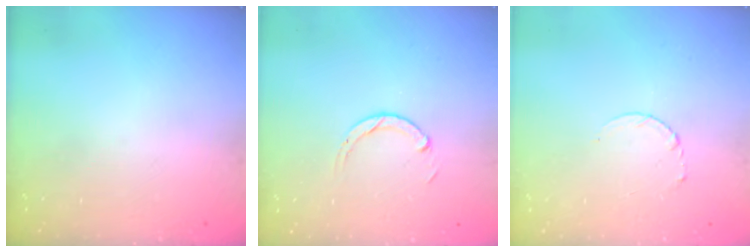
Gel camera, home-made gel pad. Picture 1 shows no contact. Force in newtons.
{"total": 2.9, "press": 2.9, "slide": 0.4}
{"total": 2.5, "press": 2.5, "slide": 0.3}